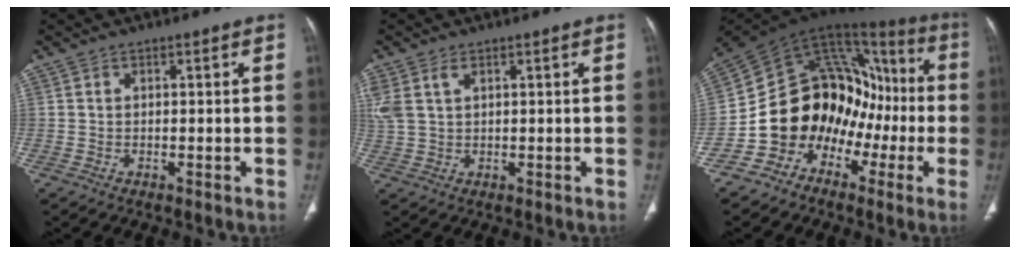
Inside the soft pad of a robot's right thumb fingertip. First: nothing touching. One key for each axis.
{"total": 4.6, "fx": 2.0, "fy": 2.6, "fz": 3.3, "tx": -0.090, "ty": 0.011, "tz": 0.051}
{"total": 19.2, "fx": -6.5, "fy": 14.4, "fz": 10.9, "tx": -0.107, "ty": 0.123, "tz": -0.113}